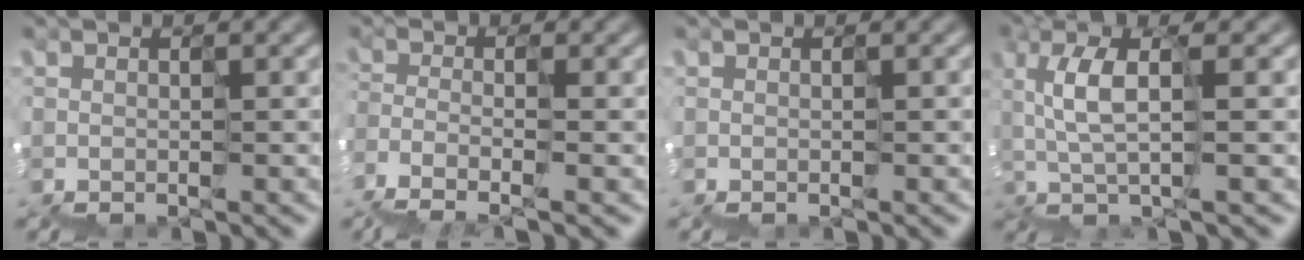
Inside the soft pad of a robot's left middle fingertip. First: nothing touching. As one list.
[{"total": 2.6, "force": [-2.6, -0.2, -0.1], "torque": [-0.020, 0.005, -0.065]}, {"total": 0.0}, {"total": 2.3, "force": [0.1, 0.7, 2.2], "torque": [-0.064, 0.012, -0.010]}]